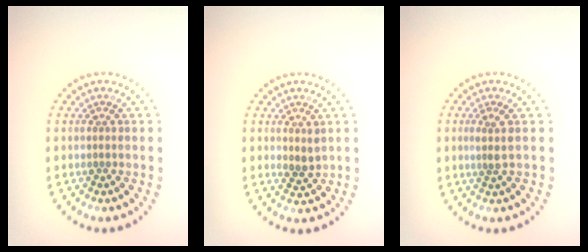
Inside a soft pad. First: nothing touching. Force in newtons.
{"total": 1.1, "press": 1.0, "slide": 0.6}
{"total": 1.6, "press": 1.1, "slide": 1.1}